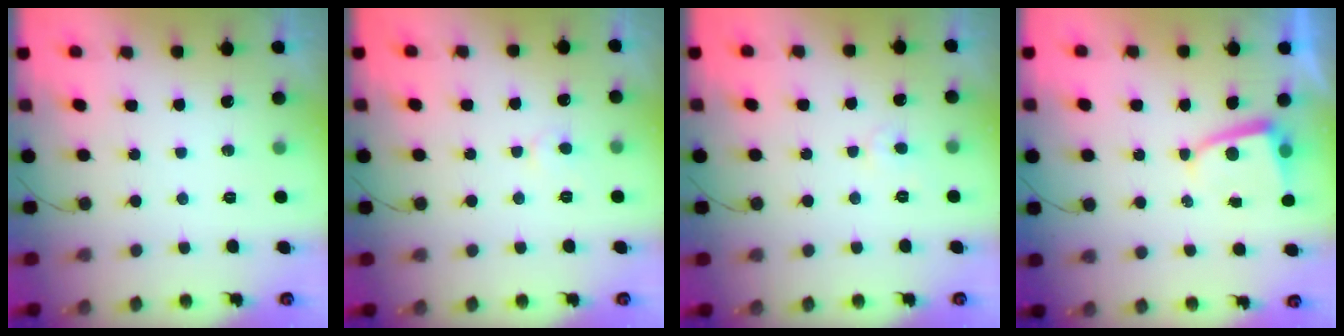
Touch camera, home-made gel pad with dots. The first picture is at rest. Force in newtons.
{"total": 4.4, "press": 4.4, "slide": 0.3}
{"total": 3.3, "press": 3.3, "slide": 0.4}
{"total": 3.3, "press": 3.3, "slide": 0.5}